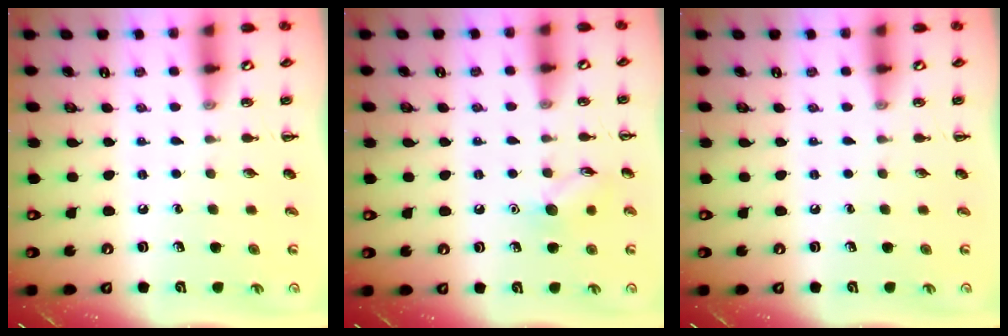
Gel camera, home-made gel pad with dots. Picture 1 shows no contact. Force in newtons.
{"total": 7.4, "press": 7.3, "slide": 1.2}
{"total": 0.0}